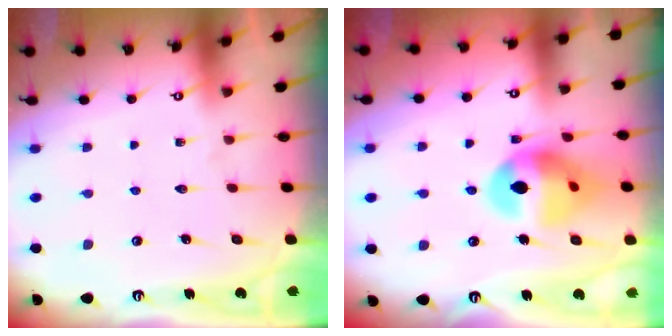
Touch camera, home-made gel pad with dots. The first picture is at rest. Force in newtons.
{"total": 14.6, "press": 14.6, "slide": 1.5}